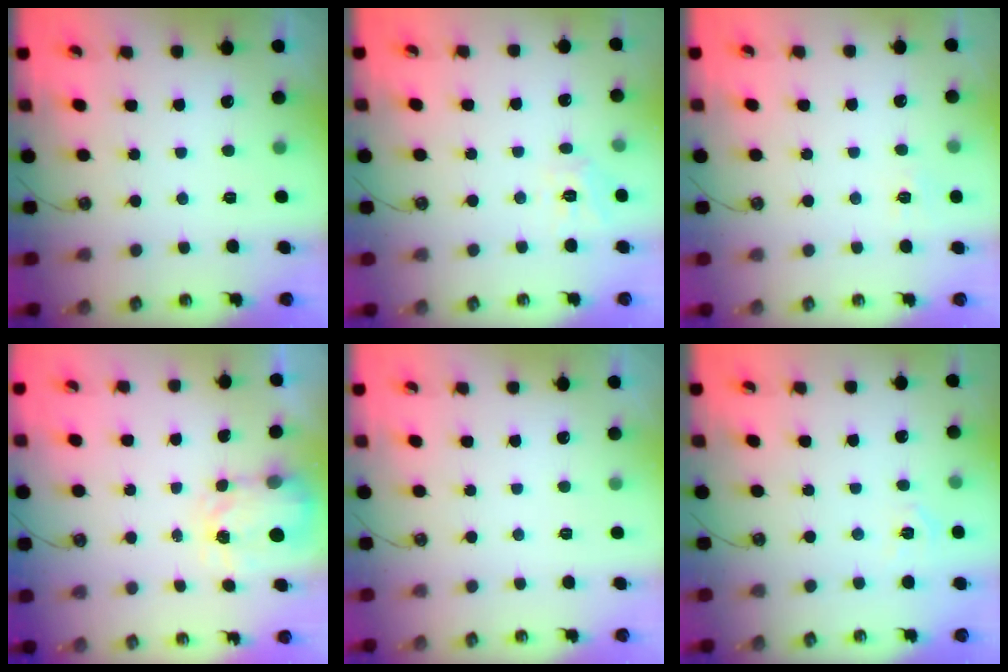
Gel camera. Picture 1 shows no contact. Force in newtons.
{"total": 8.4, "press": 8.4, "slide": 0.4}
{"total": 6.6, "press": 6.6, "slide": 0.6}
{"total": 3.9, "press": 3.9, "slide": 0.6}
{"total": 0.0}
{"total": 2.9, "press": 2.9, "slide": 0.4}